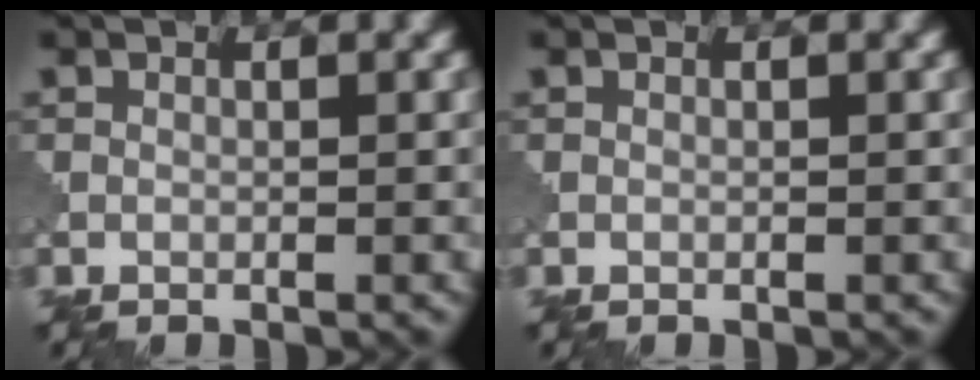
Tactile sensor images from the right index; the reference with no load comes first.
{"total": 0.0}